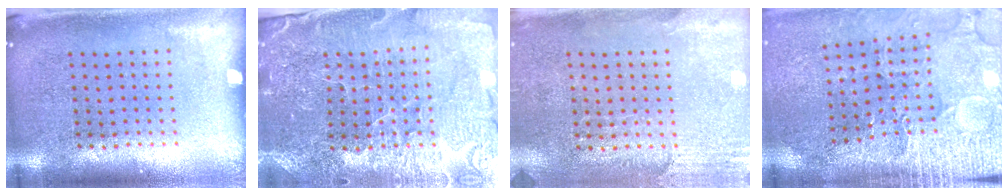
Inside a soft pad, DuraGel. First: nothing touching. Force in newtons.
{"total": 3.4, "press": 3.4, "slide": 0.3}
{"total": 2.6, "press": 2.3, "slide": 1.2}
{"total": 3.5, "press": 3.4, "slide": 0.7}